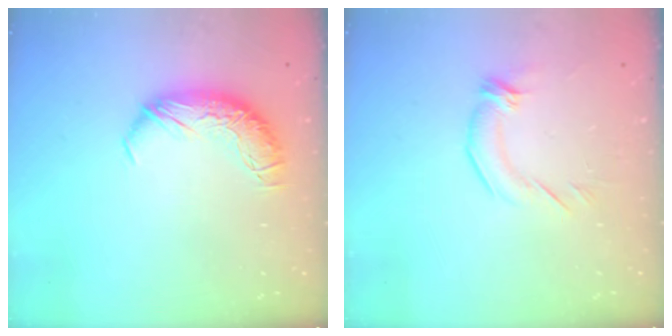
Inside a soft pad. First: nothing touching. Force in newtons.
{"total": 2.7, "press": 1.7, "slide": 2.1}